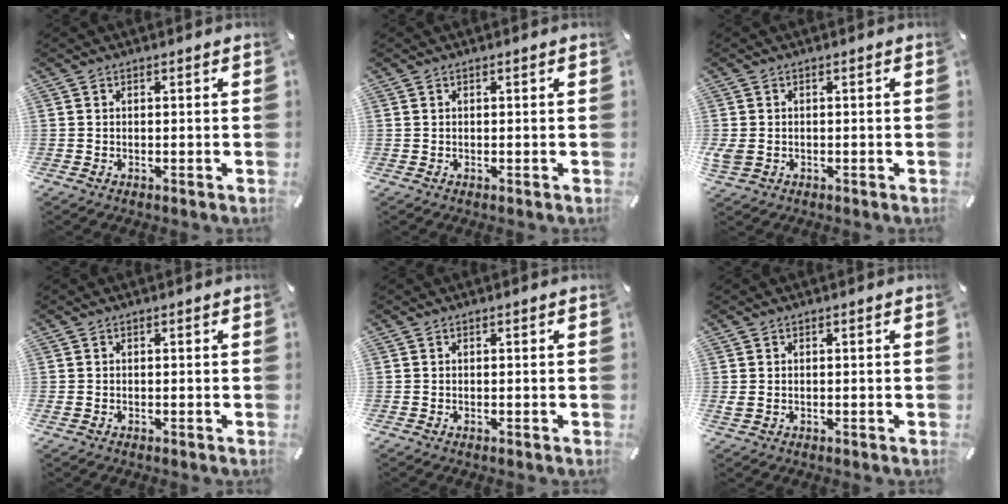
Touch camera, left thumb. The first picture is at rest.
{"total": 0.0}
{"total": 2.7, "force": [-0.4, 2.2, 1.5], "torque": [-0.042, -0.003, -0.008]}
{"total": 0.5, "force": [-0.2, 0.4, 0.3], "torque": [-0.005, 0.001, -0.005]}
{"total": 0.0}
{"total": 1.0, "force": [0.0, 0.8, 0.6], "torque": [-0.014, 0.001, 0.002]}